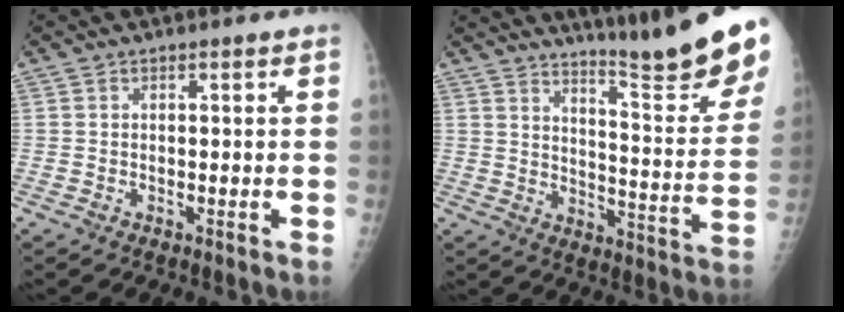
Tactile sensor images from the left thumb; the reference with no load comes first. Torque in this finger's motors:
{"motor_torque": [0.95, 0.94, 1.46, -1.31, 0.13]}